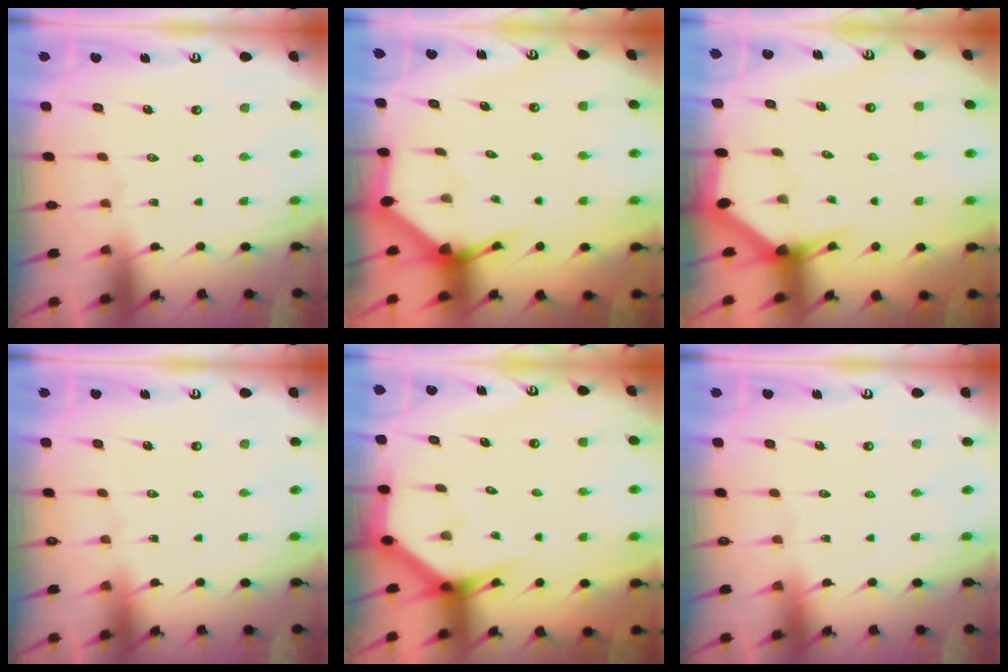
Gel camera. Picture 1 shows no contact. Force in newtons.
{"total": 3.4, "press": 3.4, "slide": 0.1}
{"total": 2.9, "press": 2.9, "slide": 0.1}
{"total": 0.0}
{"total": 3.4, "press": 3.4, "slide": 0.3}
{"total": 0.0}